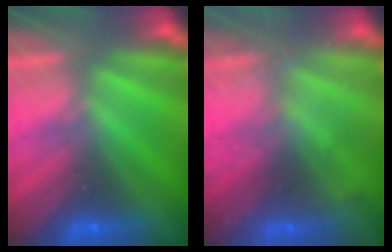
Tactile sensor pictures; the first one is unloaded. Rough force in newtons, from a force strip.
{"total": 2.1}